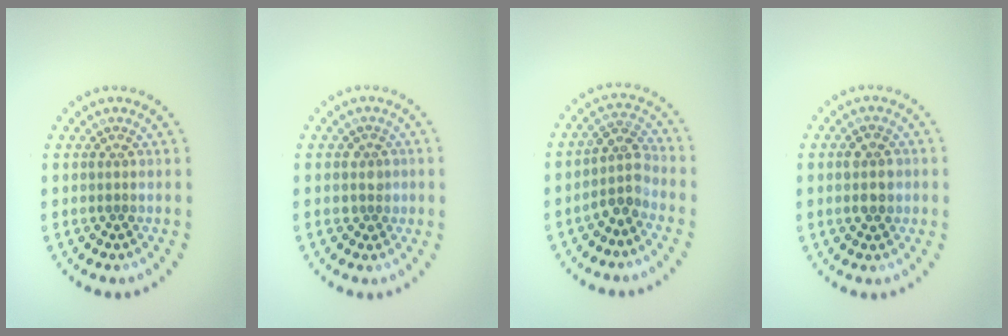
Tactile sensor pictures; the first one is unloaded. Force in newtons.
{"total": 1.4, "press": 1.2, "slide": 0.8}
{"total": 2.7, "press": 2.2, "slide": 1.5}
{"total": 2.0, "press": 1.9, "slide": 0.3}